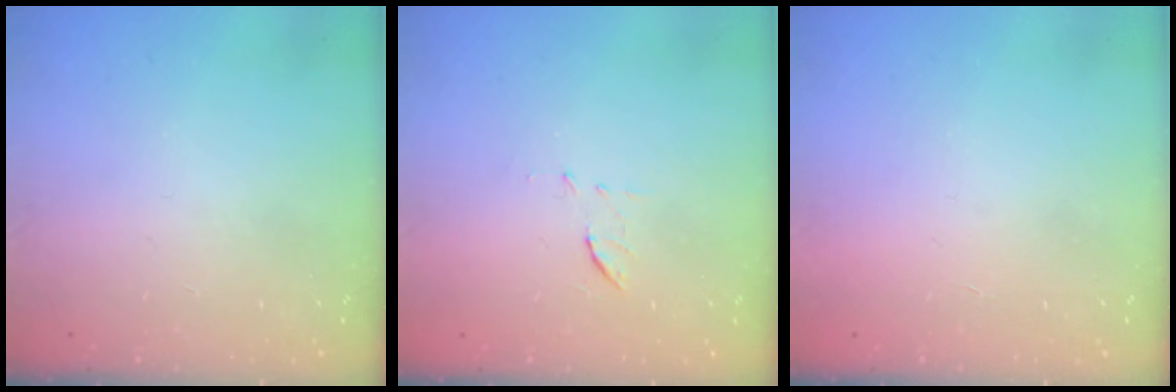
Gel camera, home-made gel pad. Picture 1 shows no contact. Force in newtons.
{"total": 6.2, "press": 6.0, "slide": 1.8}
{"total": 1.5, "press": 1.5, "slide": 0.1}